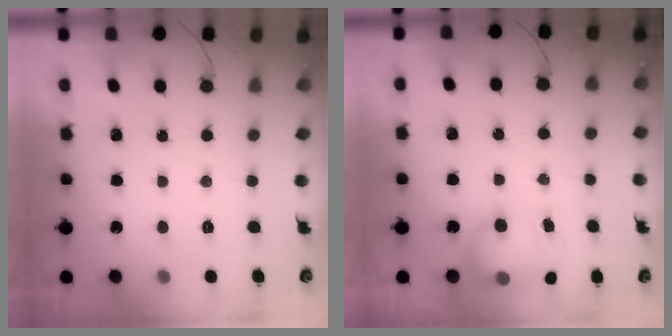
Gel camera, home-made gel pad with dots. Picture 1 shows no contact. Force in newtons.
{"total": 7.1, "press": 7.0, "slide": 1.2}